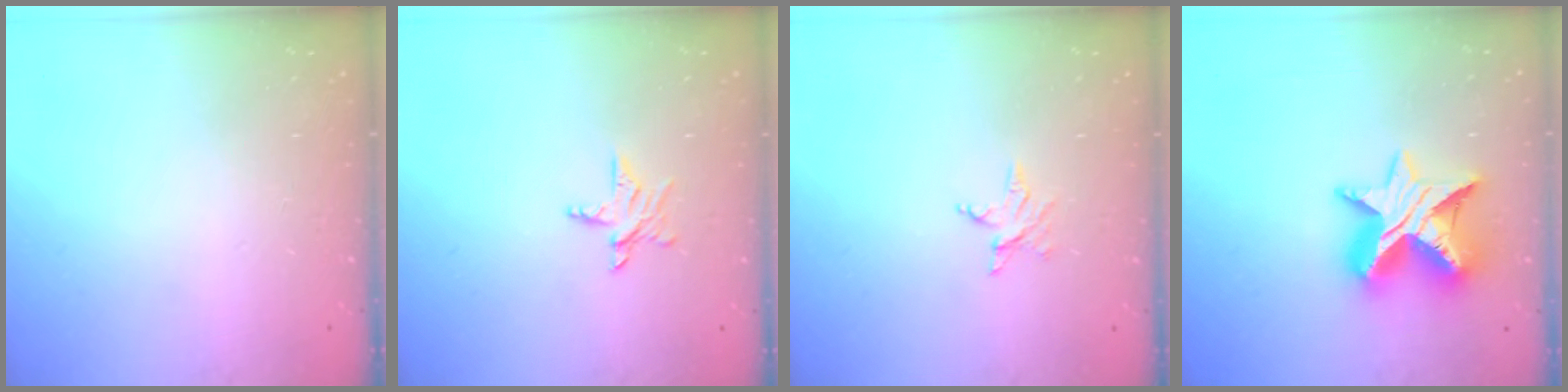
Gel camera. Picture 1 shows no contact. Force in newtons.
{"total": 5.4, "press": 5.4, "slide": 0.4}
{"total": 2.5, "press": 2.5, "slide": 0.4}
{"total": 14.0, "press": 13.9, "slide": 1.0}